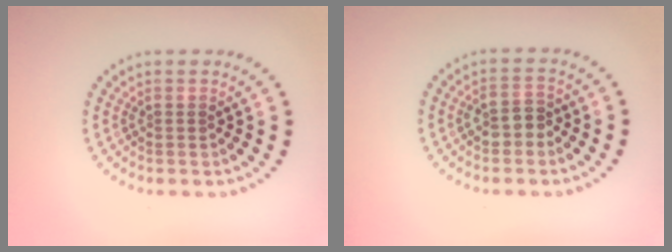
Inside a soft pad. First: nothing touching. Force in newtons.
{"total": 2.1, "press": 2.0, "slide": 0.5}